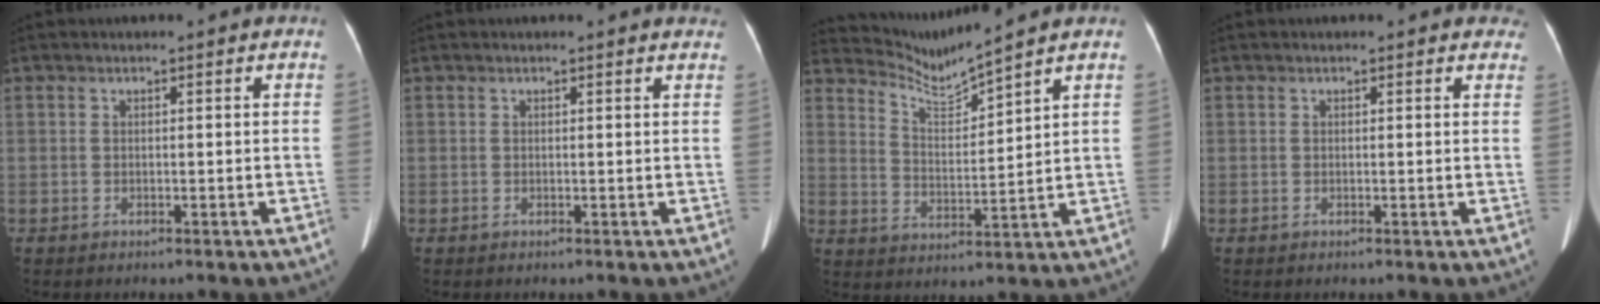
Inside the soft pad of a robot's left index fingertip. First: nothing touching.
{"total": 2.6, "force": [2.6, 0.4, 0.3], "torque": [-0.005, -0.004, 0.010]}
{"total": 6.0, "force": [5.7, -2.0, 0.2], "torque": [-0.020, -0.018, 0.121]}
{"total": 2.4, "force": [2.1, 1.2, 0.5], "torque": [0.011, -0.003, 0.002]}